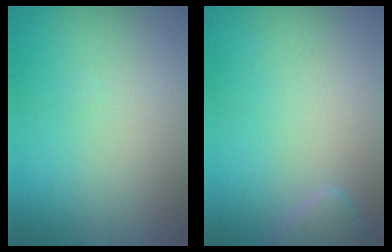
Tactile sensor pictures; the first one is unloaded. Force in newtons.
{"total": 1.8, "press": 1.8, "slide": 0.2}